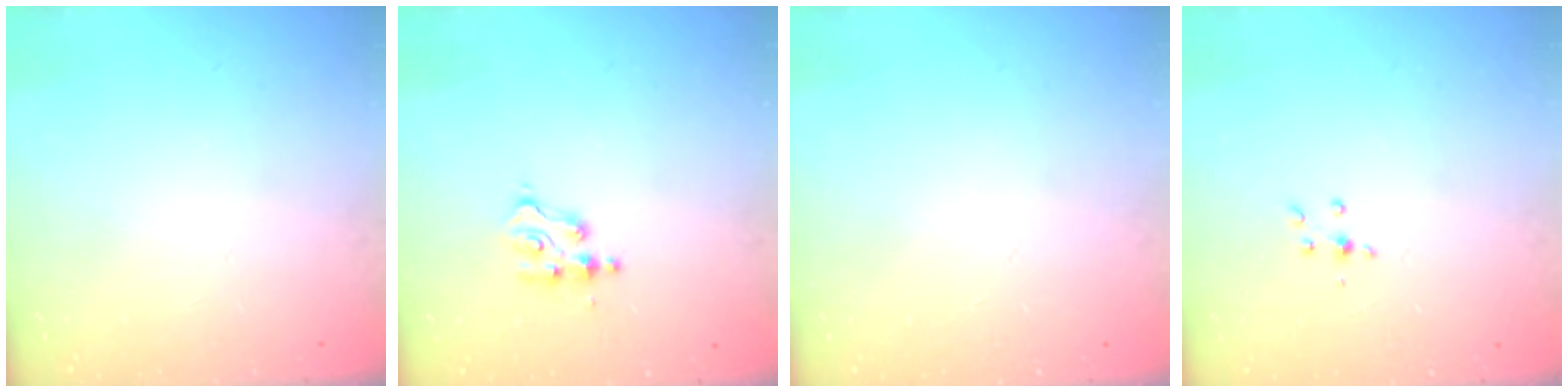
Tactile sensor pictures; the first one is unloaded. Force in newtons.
{"total": 3.9, "press": 3.9, "slide": 0.5}
{"total": 0.7, "press": 0.7, "slide": 0.2}
{"total": 3.7, "press": 3.6, "slide": 0.9}